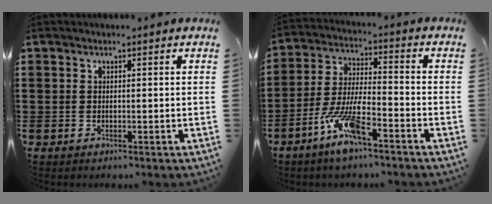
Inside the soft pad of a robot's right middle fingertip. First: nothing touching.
{"total": 9.3, "force": [-5.8, 2.1, 6.9], "torque": [-0.154, -0.005, -0.110]}